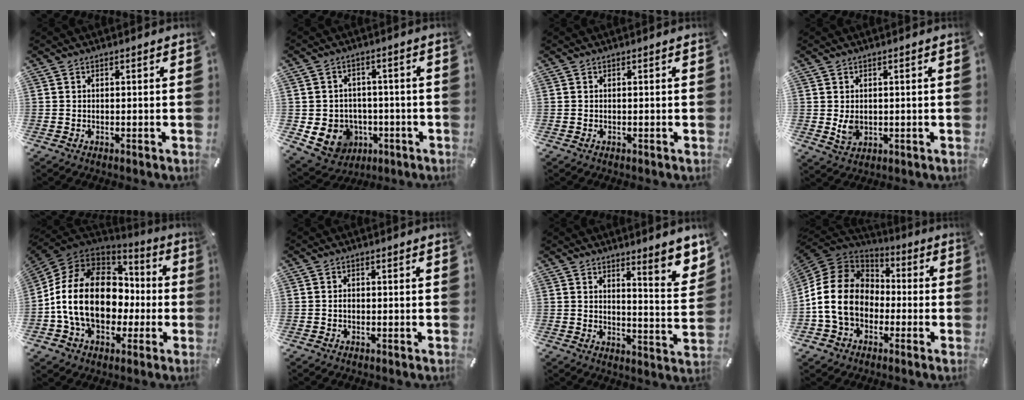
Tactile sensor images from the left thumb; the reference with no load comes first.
{"total": 8.7, "force": [-1.9, 8.2, 2.0], "torque": [-0.040, 0.010, -0.029]}
{"total": 0.0}
{"total": 3.6, "force": [0.5, 2.9, 2.0], "torque": [-0.042, -0.004, 0.006]}
{"total": 20.3, "force": [-1.7, 15.3, 13.3], "torque": [-0.279, 0.018, -0.022]}
{"total": 1.1, "force": [-0.2, 0.7, 0.8], "torque": [-0.016, 0.002, -0.006]}
{"total": 7.5, "force": [6.3, 0.9, 4.0], "torque": [-0.047, -0.063, 0.104]}
{"total": 16.1, "force": [-3.2, 13.3, 8.4], "torque": [-0.192, 0.029, -0.062]}